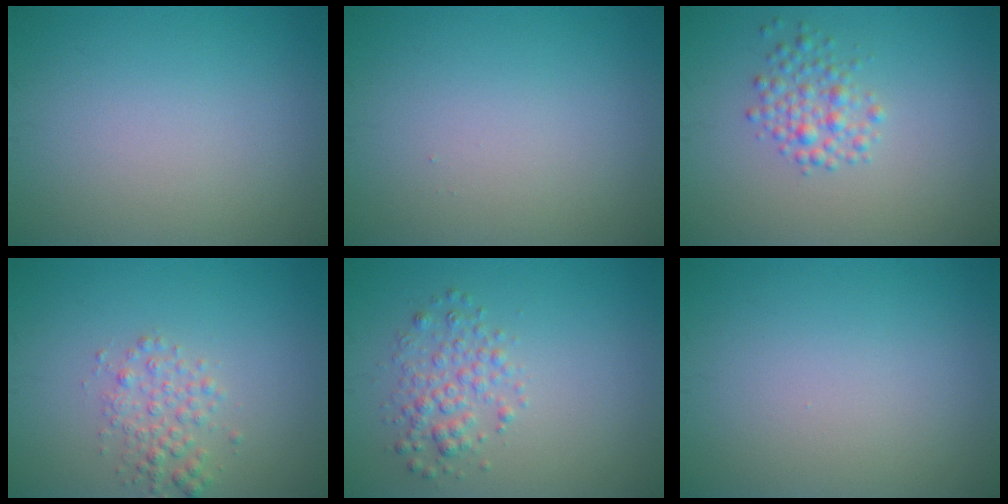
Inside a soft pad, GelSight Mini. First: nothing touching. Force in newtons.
{"total": 0.0}
{"total": 2.4, "press": 2.4, "slide": 0.1}
{"total": 2.4, "press": 2.4, "slide": 0.1}
{"total": 2.6, "press": 2.6, "slide": 0.0}
{"total": 0.0}